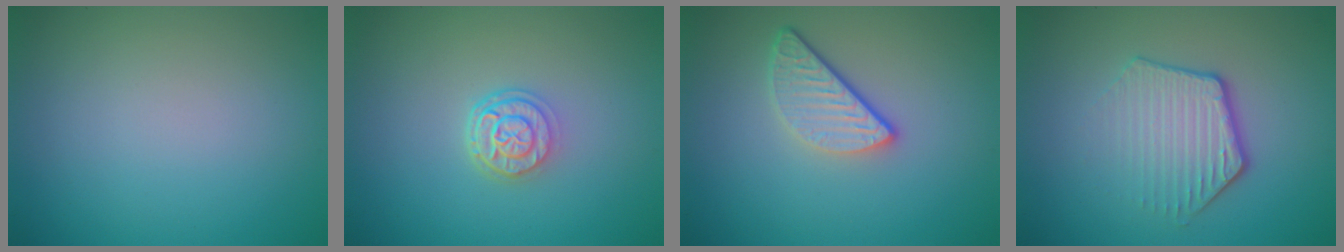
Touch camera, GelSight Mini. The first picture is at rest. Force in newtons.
{"total": 2.8, "press": 2.1, "slide": 1.8}
{"total": 3.3, "press": 2.6, "slide": 2.0}
{"total": 3.9, "press": 3.0, "slide": 2.5}